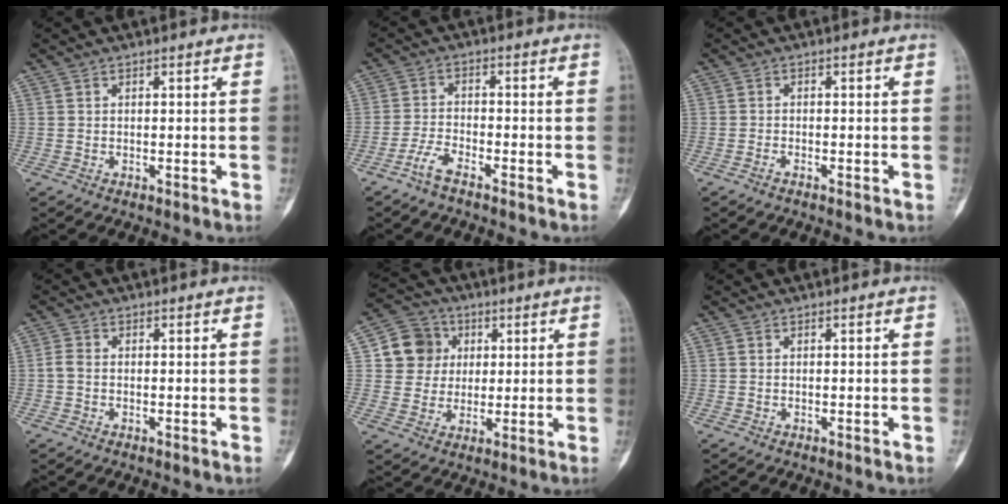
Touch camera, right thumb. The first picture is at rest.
{"total": 4.1, "force": [-3.1, 1.3, 2.3], "torque": [-0.051, 0.021, -0.064]}
{"total": 1.0, "force": [-0.8, 0.5, 0.4], "torque": [-0.008, 0.004, -0.017]}
{"total": 1.9, "force": [-0.3, 1.4, 1.2], "torque": [-0.023, 0.001, -0.013]}
{"total": 10.1, "force": [2.3, 9.4, 2.9], "torque": [-0.010, 0.000, 0.038]}
{"total": 0.0}